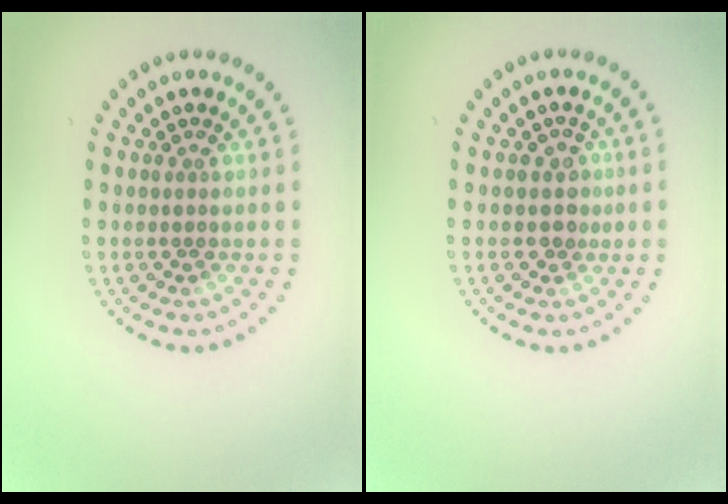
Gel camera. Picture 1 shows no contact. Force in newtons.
{"total": 1.5, "press": 1.2, "slide": 0.9}